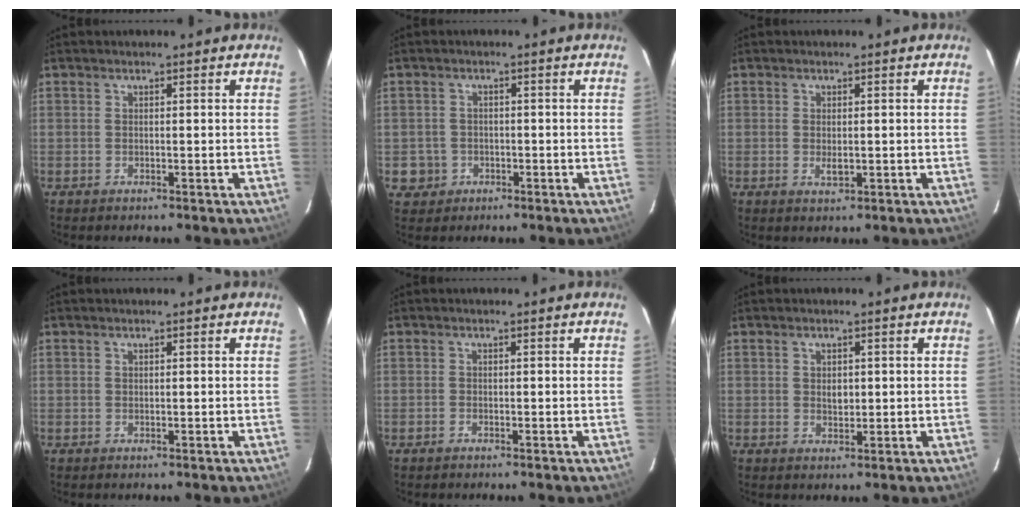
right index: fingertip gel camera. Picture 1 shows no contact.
{"total": 4.5, "force": [-1.2, 4.3, 0.4], "torque": [-0.018, 0.019, -0.011]}
{"total": 1.9, "force": [-0.3, 0.9, 1.7], "torque": [-0.031, -0.003, -0.002]}
{"total": 0.0}
{"total": 0.6, "force": [-0.5, 0.3, 0.0], "torque": [-0.003, 0.001, -0.010]}
{"total": 2.2, "force": [0.3, 1.7, 1.4], "torque": [-0.021, 0.002, 0.007]}